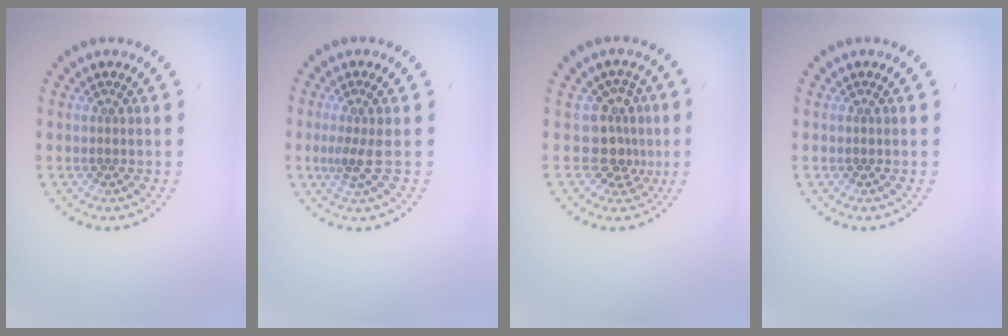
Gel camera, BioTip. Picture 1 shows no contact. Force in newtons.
{"total": 2.0, "press": 1.5, "slide": 1.3}
{"total": 3.0, "press": 2.2, "slide": 2.1}
{"total": 0.0}